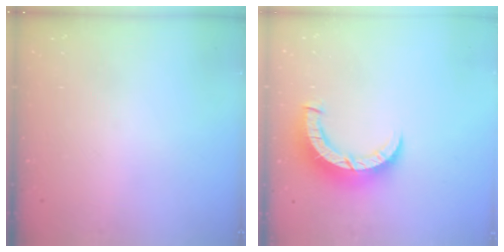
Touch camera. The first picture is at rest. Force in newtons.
{"total": 8.8, "press": 8.8, "slide": 1.1}